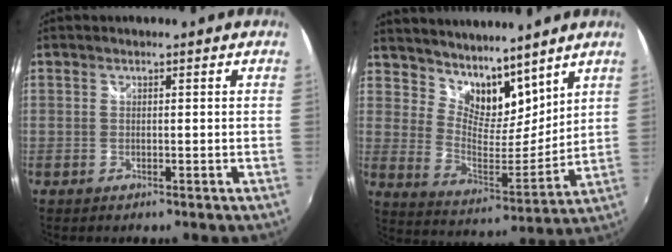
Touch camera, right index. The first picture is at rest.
{"total": 12.4, "force": [10.0, 5.5, 4.8], "torque": [-0.083, -0.004, 0.183]}